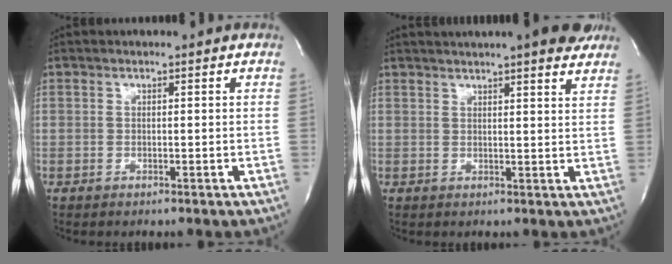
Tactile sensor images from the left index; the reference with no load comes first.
{"total": 13.0, "force": [11.1, 1.4, 6.6], "torque": [-0.100, 0.021, 0.134]}